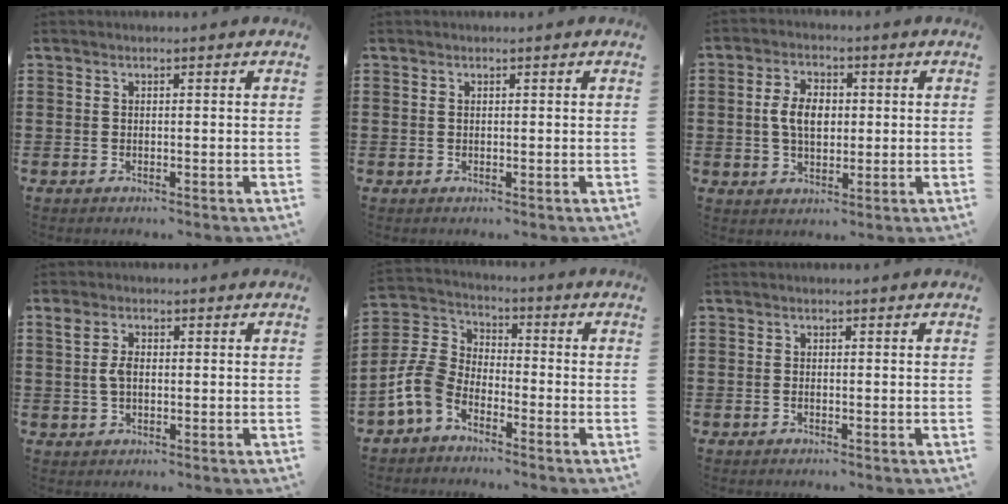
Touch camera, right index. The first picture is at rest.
{"total": 0.0}
{"total": 5.6, "force": [0.2, 3.5, 4.4], "torque": [-0.090, 0.007, -0.002]}
{"total": 3.3, "force": [0.4, 1.9, 2.6], "torque": [-0.064, 0.010, 0.003]}
{"total": 6.8, "force": [-4.0, 4.1, 3.7], "torque": [-0.119, -0.004, -0.090]}
{"total": 0.0}